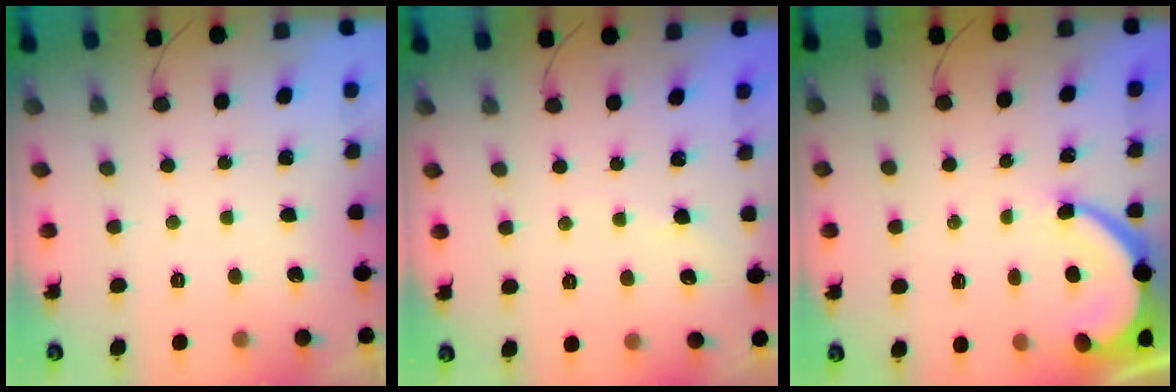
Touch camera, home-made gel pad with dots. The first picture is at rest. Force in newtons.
{"total": 2.5, "press": 2.5, "slide": 0.4}
{"total": 6.5, "press": 6.5, "slide": 0.1}